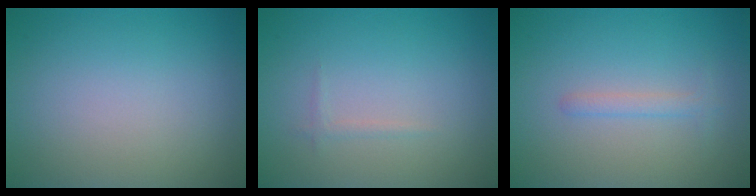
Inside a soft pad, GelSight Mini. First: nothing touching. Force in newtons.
{"total": 0.5, "press": 0.5, "slide": 0.1}
{"total": 1.2, "press": 1.2, "slide": 0.1}